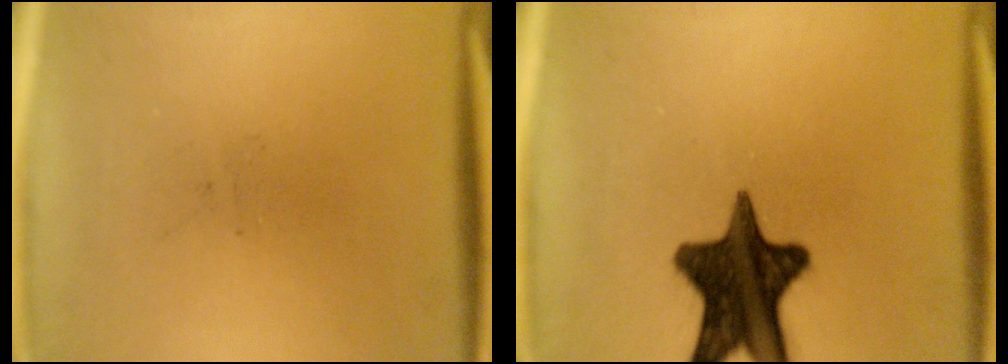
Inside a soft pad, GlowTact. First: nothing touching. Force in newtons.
{"total": 15.1}